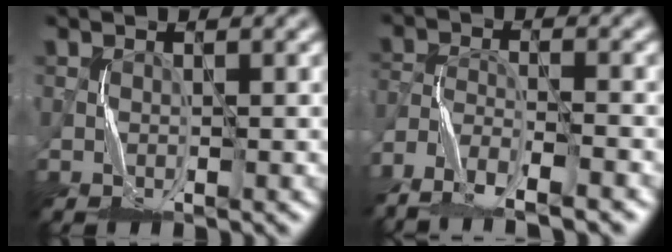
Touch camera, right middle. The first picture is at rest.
{"total": 6.9, "force": [-6.4, 1.2, 2.3], "torque": [-0.038, -0.011, -0.114]}